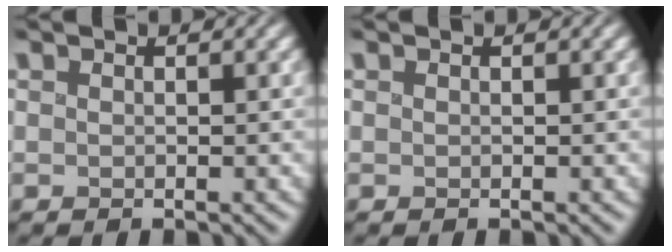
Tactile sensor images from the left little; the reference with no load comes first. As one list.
[{"total": 0.0}]